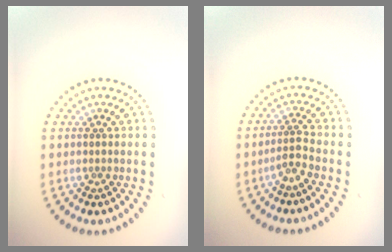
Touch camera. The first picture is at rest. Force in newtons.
{"total": 1.7, "press": 1.2, "slide": 1.3}